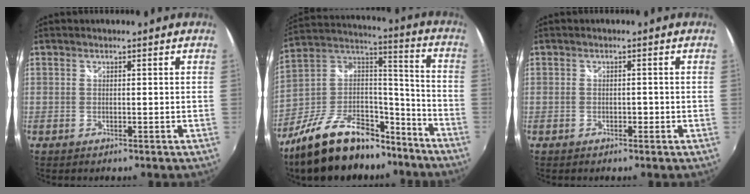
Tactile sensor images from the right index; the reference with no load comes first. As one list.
[{"total": 24.6, "force": [-17.4, 11.9, 12.7], "torque": [-0.240, 0.041, -0.266]}, {"total": 0.9, "force": [-0.4, 0.7, 0.4], "torque": [-0.007, 0.000, -0.005]}]